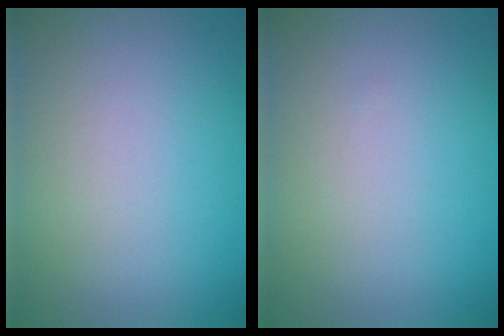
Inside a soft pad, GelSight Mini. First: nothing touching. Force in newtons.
{"total": 0.0}